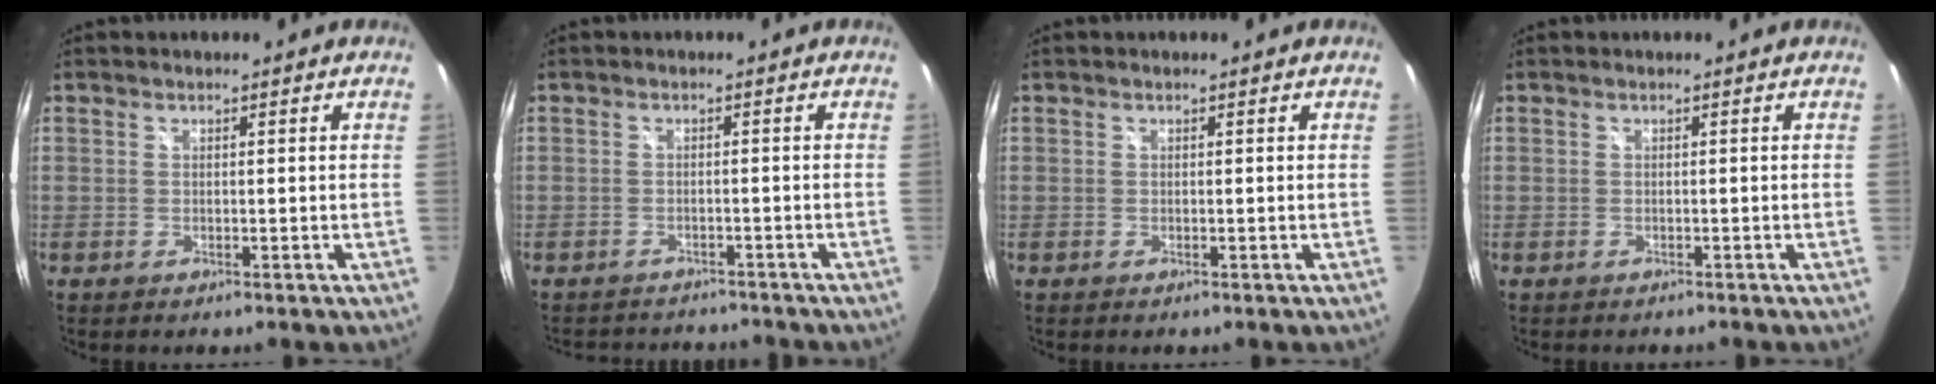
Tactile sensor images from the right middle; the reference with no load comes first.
{"total": 6.7, "force": [-6.3, 1.9, 1.5], "torque": [-0.041, -0.001, -0.086]}
{"total": 0.0}
{"total": 0.9, "force": [-0.9, 0.3, 0.2], "torque": [-0.006, -0.005, -0.013]}